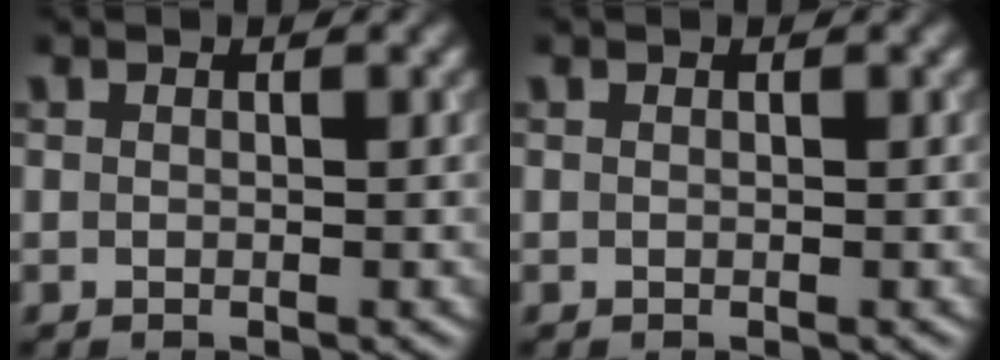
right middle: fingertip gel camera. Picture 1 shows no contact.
{"total": 0.0}